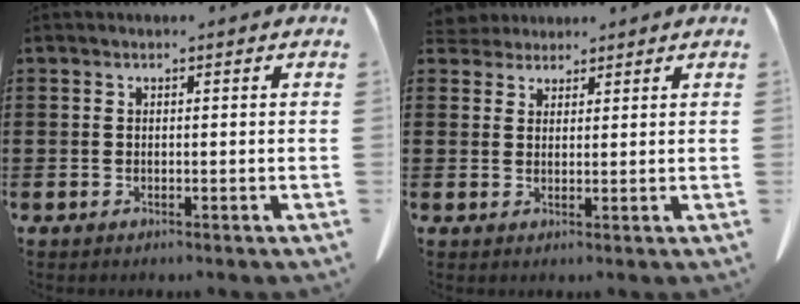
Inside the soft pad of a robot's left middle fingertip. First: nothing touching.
{"total": 2.6, "force": [2.4, 0.8, 0.0], "torque": [-0.009, 0.000, 0.048]}